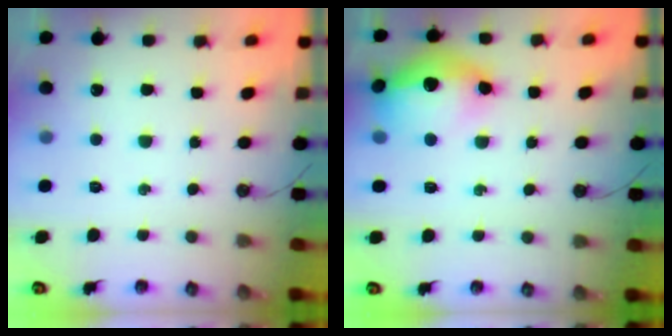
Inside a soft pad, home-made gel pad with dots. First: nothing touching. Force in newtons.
{"total": 15.9, "press": 15.8, "slide": 1.7}